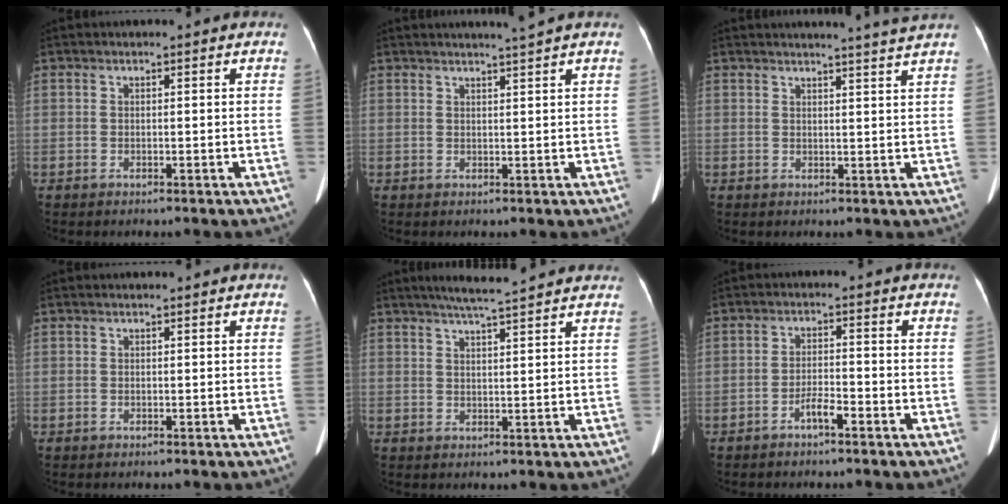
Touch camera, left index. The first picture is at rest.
{"total": 2.5, "force": [2.1, -1.0, 0.9], "torque": [-0.011, -0.005, 0.033]}
{"total": 5.7, "force": [5.1, -1.7, 1.7], "torque": [-0.024, -0.014, 0.053]}
{"total": 0.0}
{"total": 7.6, "force": [6.7, -0.3, 3.7], "torque": [-0.065, 0.023, 0.094]}
{"total": 2.8, "force": [-2.0, 0.3, 1.9], "torque": [-0.037, 0.001, -0.039]}